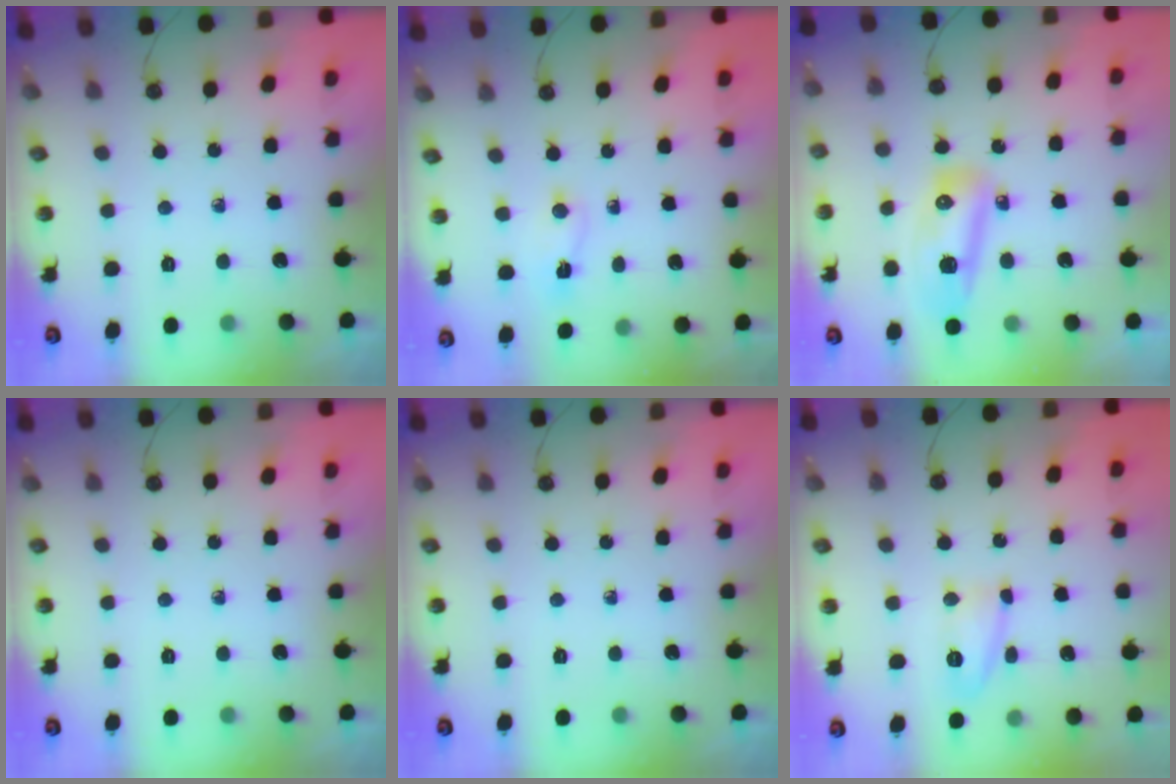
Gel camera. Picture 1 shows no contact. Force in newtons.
{"total": 11.2, "press": 2.4, "slide": 10.9}
{"total": 10.0, "press": 9.9, "slide": 1.2}
{"total": 0.0}
{"total": 0.0}
{"total": 9.8, "press": 9.8, "slide": 0.9}